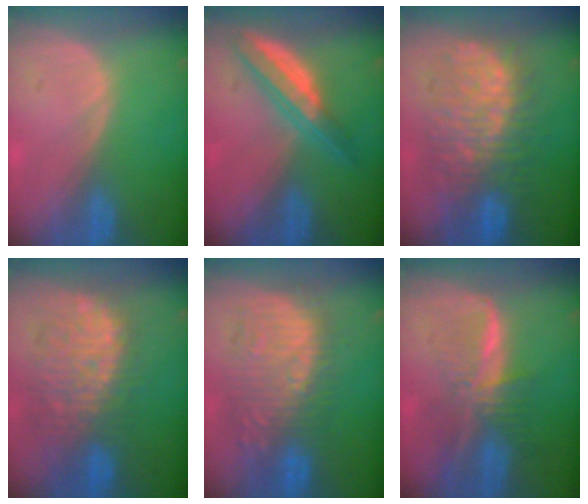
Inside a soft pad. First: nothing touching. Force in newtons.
{"total": 6.3, "press": 5.6, "slide": 2.8}
{"total": 11.6, "press": 11.6, "slide": 1.3}
{"total": 10.7, "press": 10.0, "slide": 3.9}
{"total": 10.7, "press": 10.4, "slide": 2.4}
{"total": 8.2, "press": 6.8, "slide": 4.5}